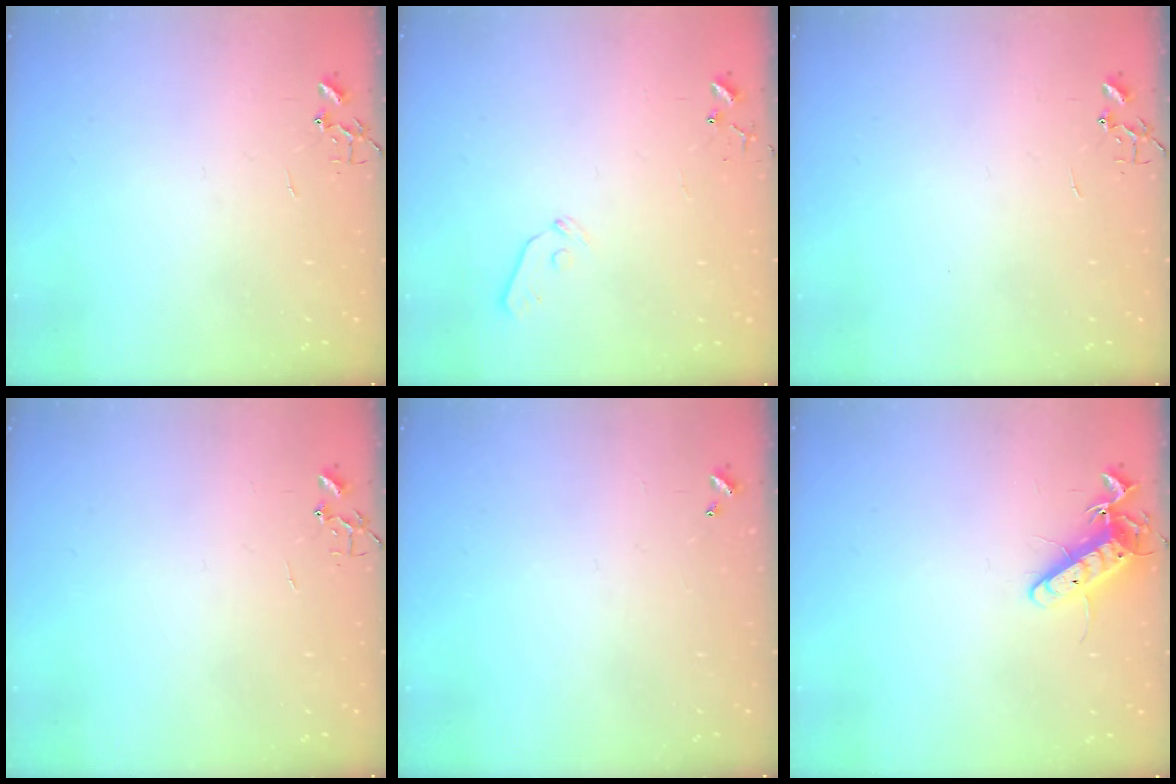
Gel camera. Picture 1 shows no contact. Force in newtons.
{"total": 5.5, "press": 5.5, "slide": 0.5}
{"total": 0.0}
{"total": 0.0}
{"total": 0.0}
{"total": 11.4, "press": 11.4, "slide": 0.9}